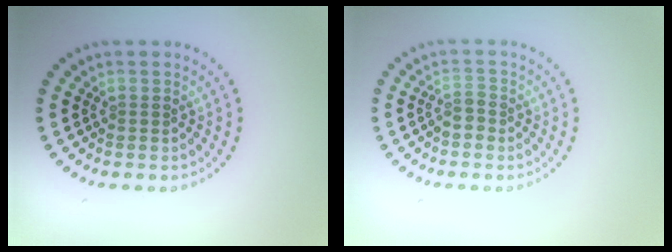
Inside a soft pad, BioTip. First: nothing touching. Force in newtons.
{"total": 1.6, "press": 1.3, "slide": 0.9}